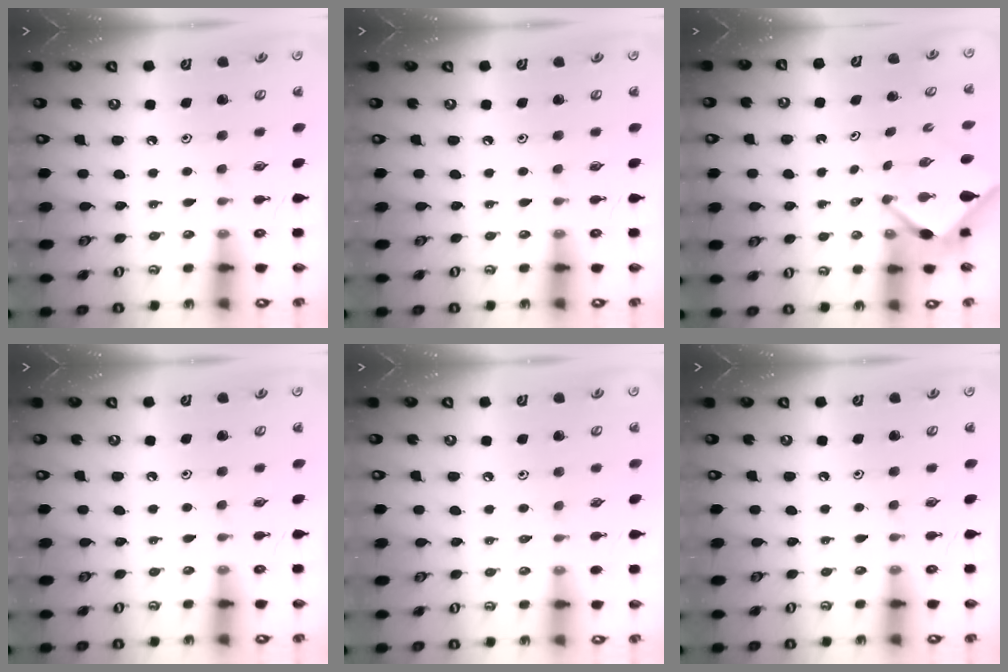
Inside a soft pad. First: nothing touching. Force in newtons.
{"total": 0.0}
{"total": 2.8, "press": 2.8, "slide": 0.3}
{"total": 0.0}
{"total": 1.8, "press": 1.7, "slide": 0.4}
{"total": 0.0}